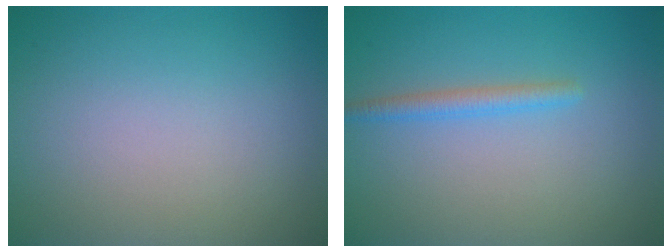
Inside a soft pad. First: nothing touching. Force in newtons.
{"total": 1.7, "press": 1.7, "slide": 0.1}